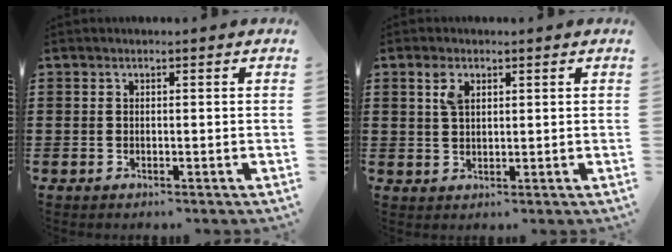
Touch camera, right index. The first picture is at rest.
{"total": 3.0, "force": [1.3, 1.5, 2.2], "torque": [-0.050, 0.006, 0.024]}